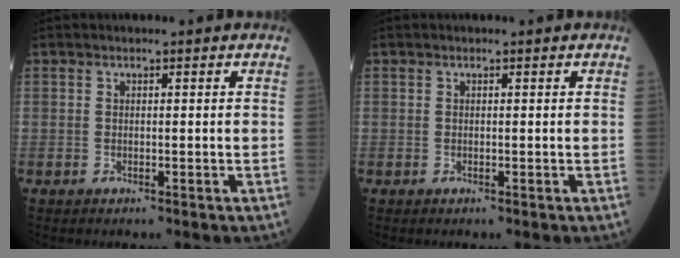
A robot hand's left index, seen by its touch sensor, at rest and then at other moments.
{"total": 0.0}